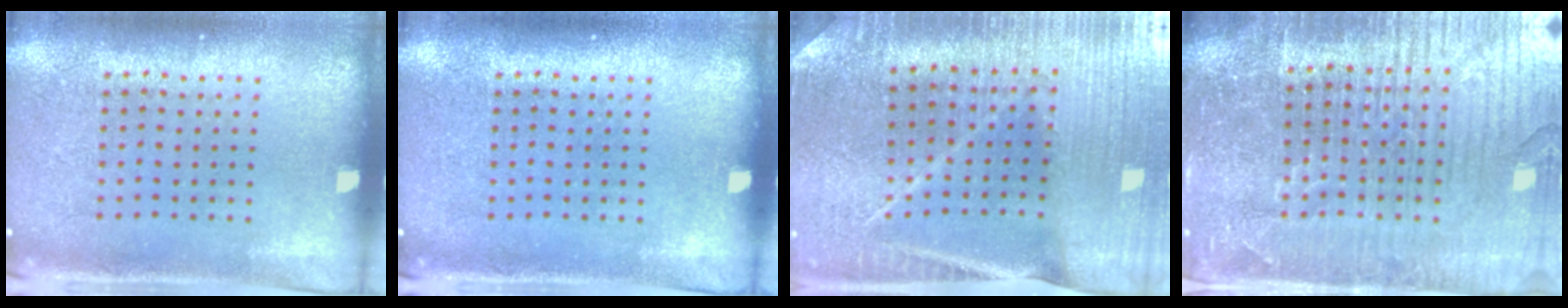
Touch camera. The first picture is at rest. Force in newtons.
{"total": 0.0}
{"total": 3.0, "press": 3.0, "slide": 0.3}
{"total": 5.2, "press": 4.8, "slide": 2.1}